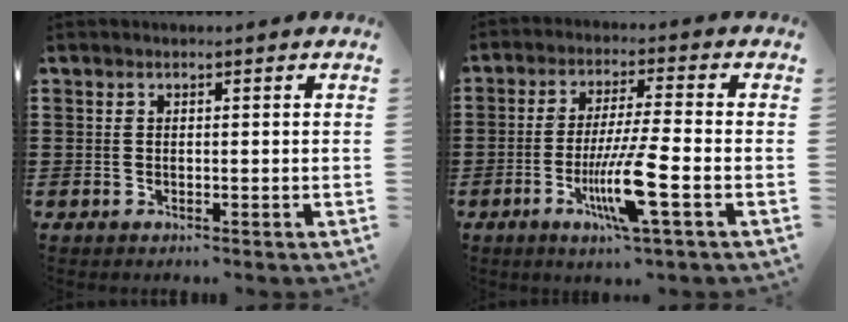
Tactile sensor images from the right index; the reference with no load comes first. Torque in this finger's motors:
{"motor_torque": [2.14, 0.00, 0.84, 0.21]}